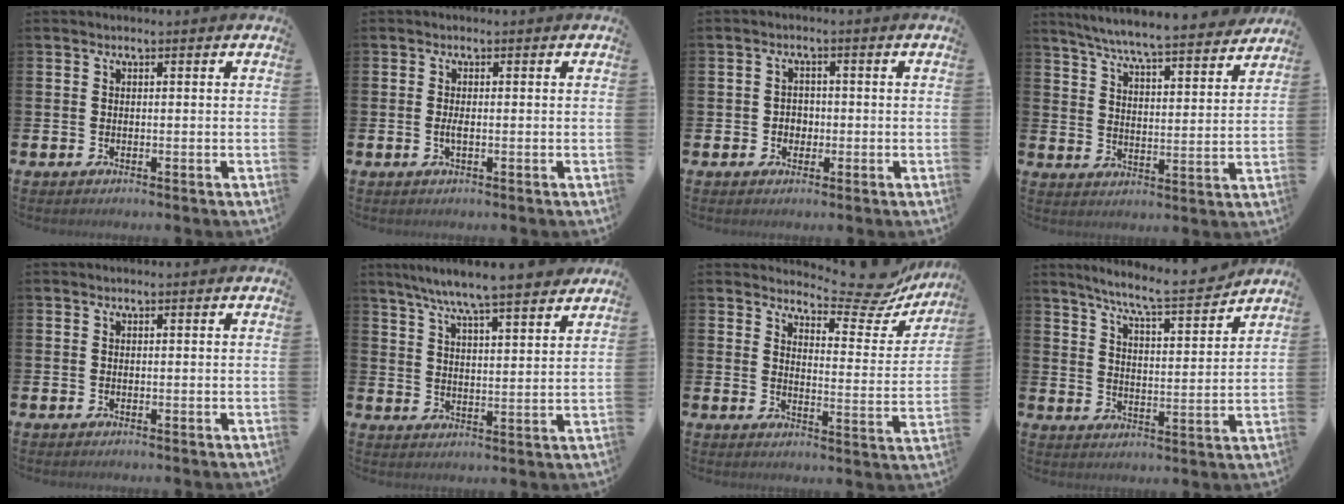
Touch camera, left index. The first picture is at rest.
{"total": 1.0, "force": [-0.2, 0.2, 1.0], "torque": [-0.020, 0.000, -0.003]}
{"total": 2.0, "force": [-0.3, 1.9, 0.6], "torque": [-0.004, 0.003, -0.013]}
{"total": 6.8, "force": [6.5, -0.1, 2.1], "torque": [-0.058, -0.053, 0.109]}
{"total": 0.0}
{"total": 8.1, "force": [7.6, 0.2, 2.8], "torque": [-0.073, -0.042, 0.135]}
{"total": 8.6, "force": [8.0, 1.7, 2.5], "torque": [-0.040, -0.063, 0.138]}
{"total": 7.7, "force": [7.1, 0.2, 3.0], "torque": [-0.076, -0.048, 0.120]}